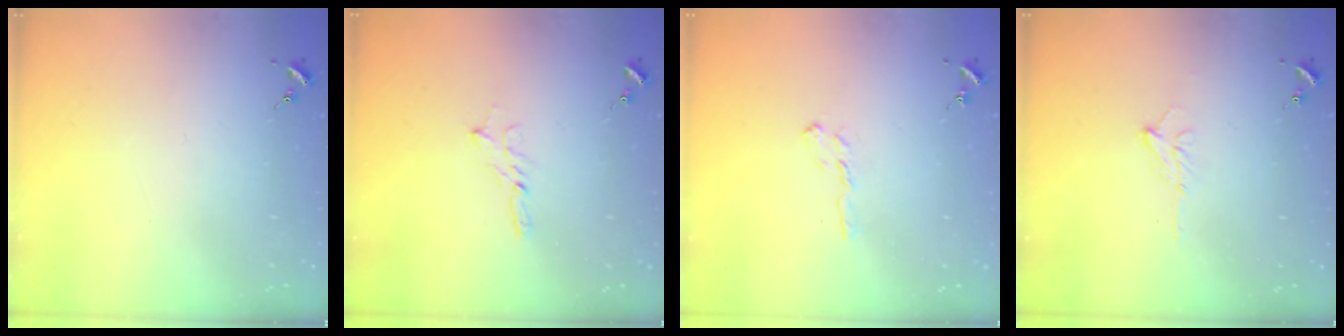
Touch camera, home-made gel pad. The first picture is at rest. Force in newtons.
{"total": 2.3, "press": 2.3, "slide": 0.2}
{"total": 5.5, "press": 5.5, "slide": 0.6}
{"total": 6.5, "press": 6.5, "slide": 0.8}